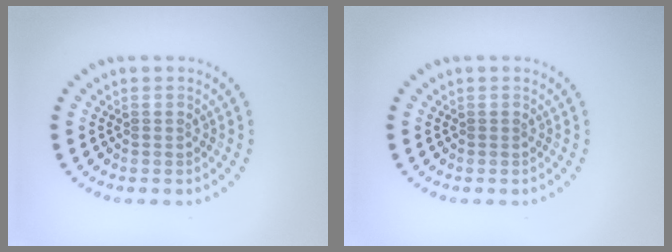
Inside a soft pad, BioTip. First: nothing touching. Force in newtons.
{"total": 0.0}